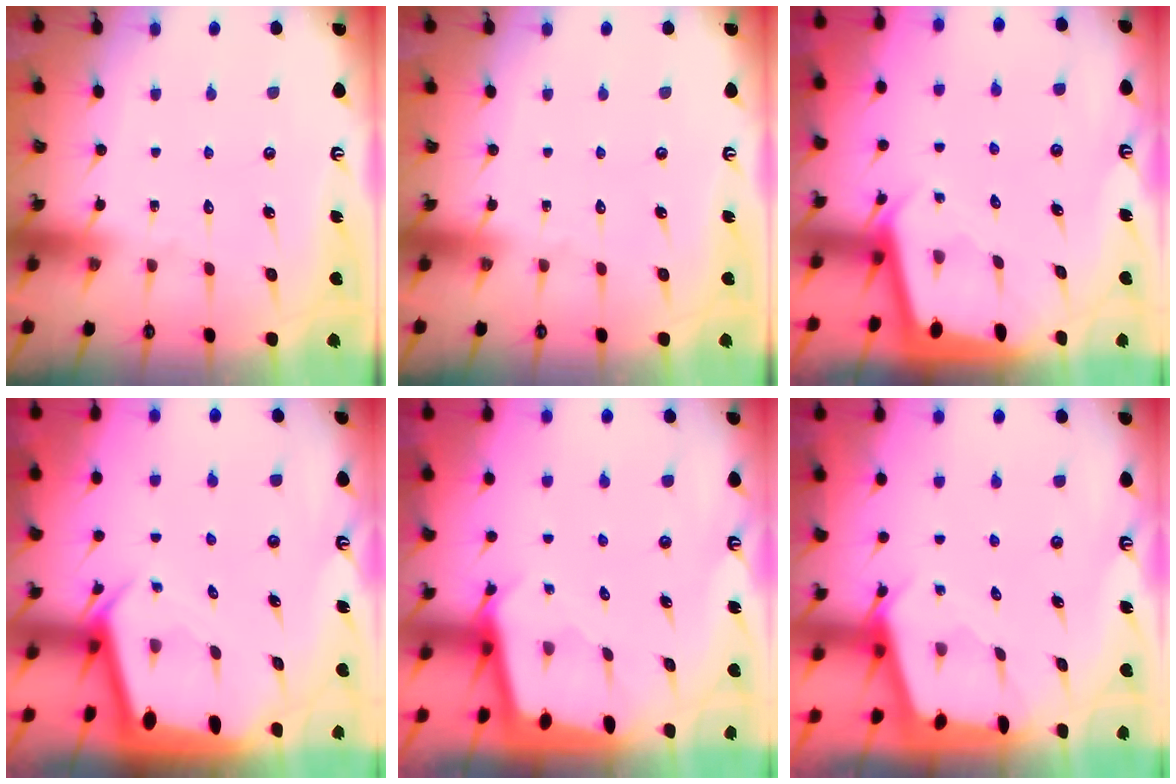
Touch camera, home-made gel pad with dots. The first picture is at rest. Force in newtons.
{"total": 0.0}
{"total": 1.9, "press": 1.9, "slide": 0.2}
{"total": 2.6, "press": 2.6, "slide": 0.2}
{"total": 2.4, "press": 2.4, "slide": 0.2}
{"total": 2.4, "press": 2.4, "slide": 0.3}